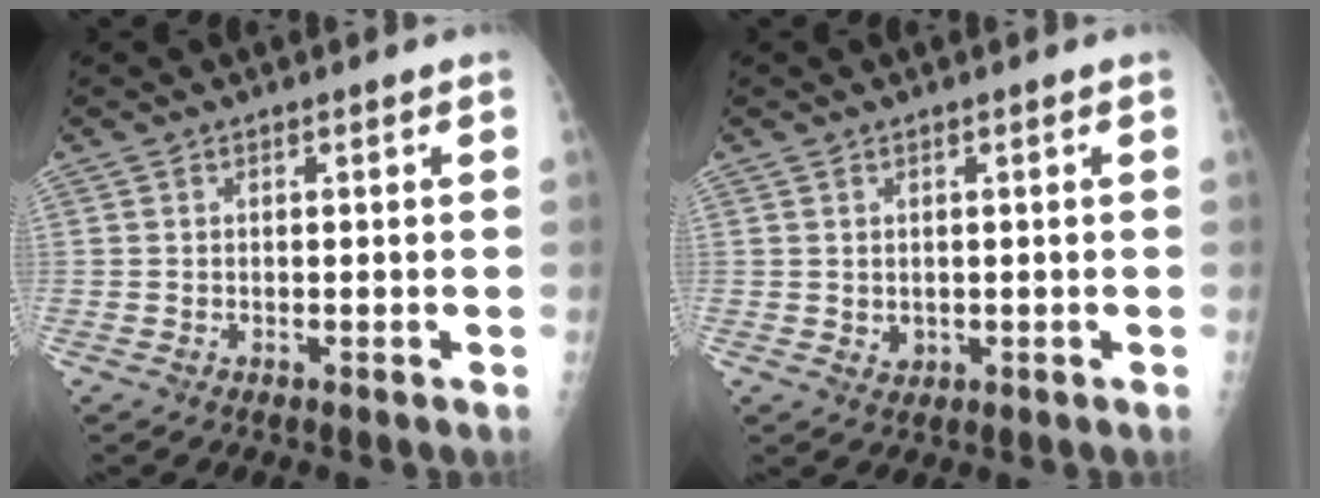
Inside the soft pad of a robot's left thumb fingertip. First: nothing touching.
{"total": 1.8, "force": [0.4, 1.4, 1.1], "torque": [-0.013, -0.005, 0.013]}